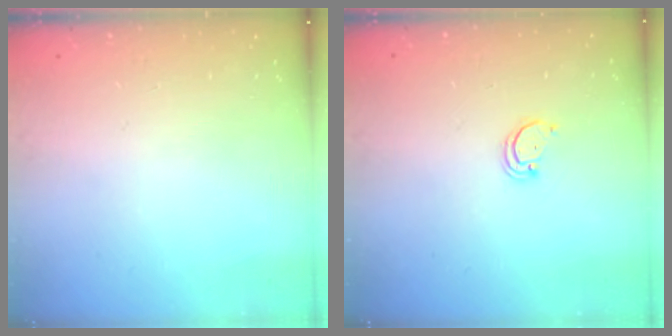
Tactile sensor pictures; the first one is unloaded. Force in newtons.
{"total": 1.6, "press": 1.6, "slide": 0.1}